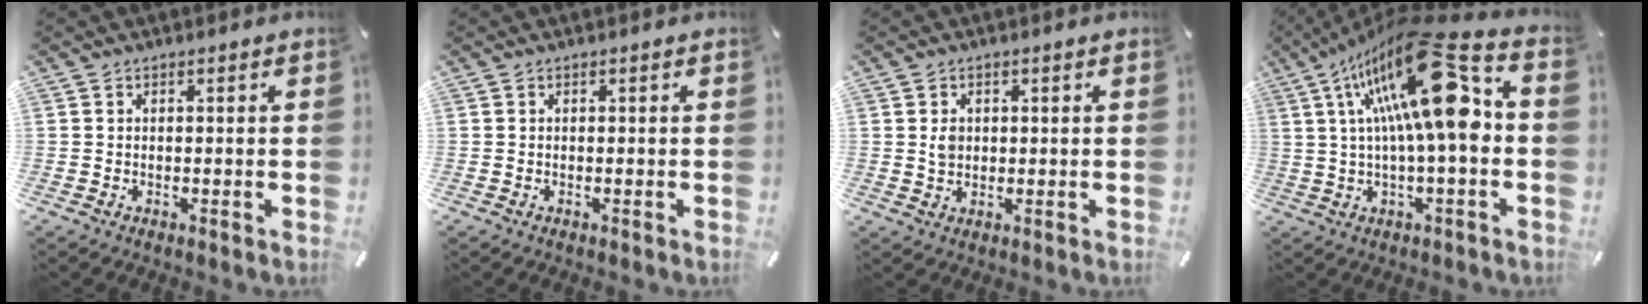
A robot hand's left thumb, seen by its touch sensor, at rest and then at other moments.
{"total": 0.0}
{"total": 2.8, "force": [0.7, 2.5, 1.1], "torque": [-0.008, -0.002, 0.009]}
{"total": 25.0, "force": [5.9, 8.1, 23.0], "torque": [-0.381, -0.031, 0.091]}